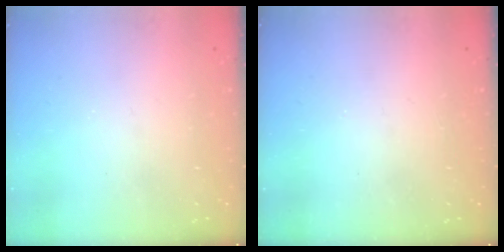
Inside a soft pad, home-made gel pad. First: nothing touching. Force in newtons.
{"total": 3.1, "press": 3.0, "slide": 0.4}